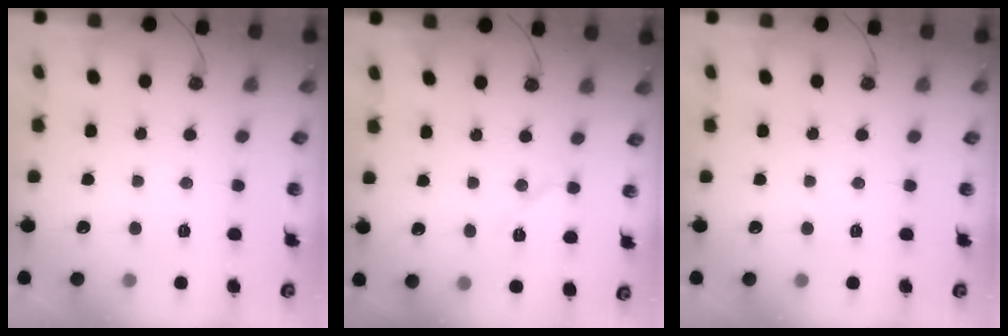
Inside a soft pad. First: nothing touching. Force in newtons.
{"total": 11.3, "press": 4.6, "slide": 10.3}
{"total": 0.0}